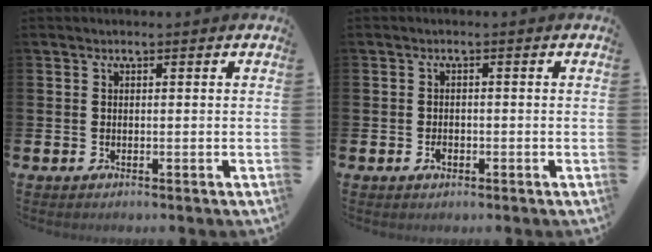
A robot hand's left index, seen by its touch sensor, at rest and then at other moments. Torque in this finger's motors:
{"motor_torque": [0.33, 0.31, -0.02, 0.00]}